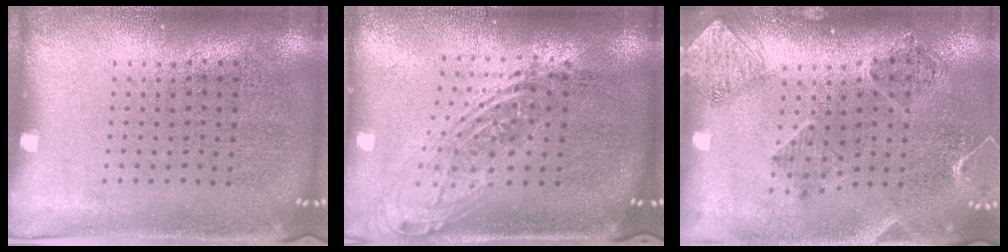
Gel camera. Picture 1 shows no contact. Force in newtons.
{"total": 1.9, "press": 1.5, "slide": 1.2}
{"total": 1.5, "press": 1.4, "slide": 0.5}